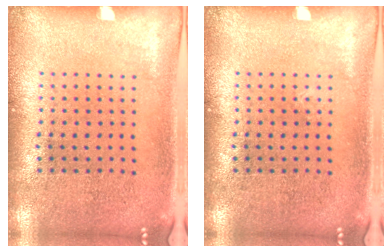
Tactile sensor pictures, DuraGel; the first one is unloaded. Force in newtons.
{"total": 0.0}